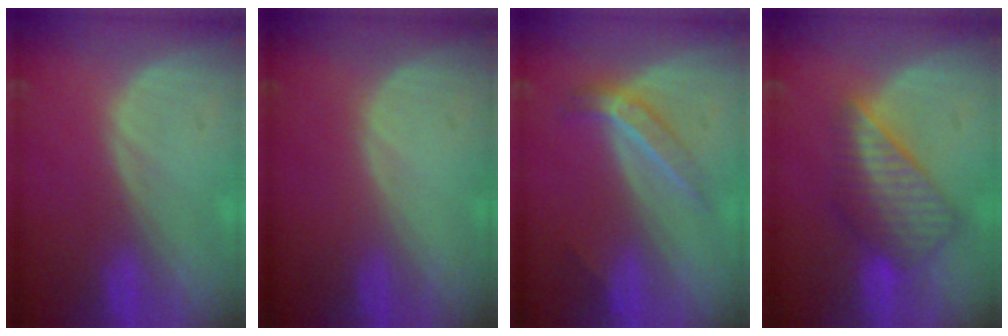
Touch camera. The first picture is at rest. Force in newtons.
{"total": 0.0}
{"total": 4.2, "press": 4.0, "slide": 1.1}
{"total": 8.1, "press": 7.2, "slide": 3.8}